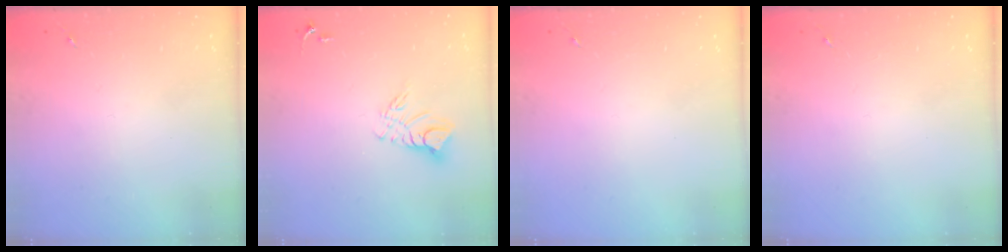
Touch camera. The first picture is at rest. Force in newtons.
{"total": 9.3, "press": 9.3, "slide": 0.9}
{"total": 0.0}
{"total": 0.0}